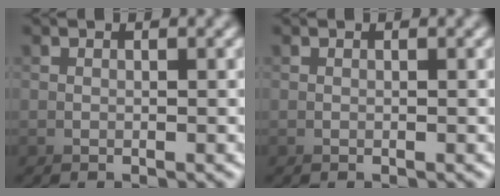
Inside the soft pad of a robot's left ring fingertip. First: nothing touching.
{"total": 0.0}